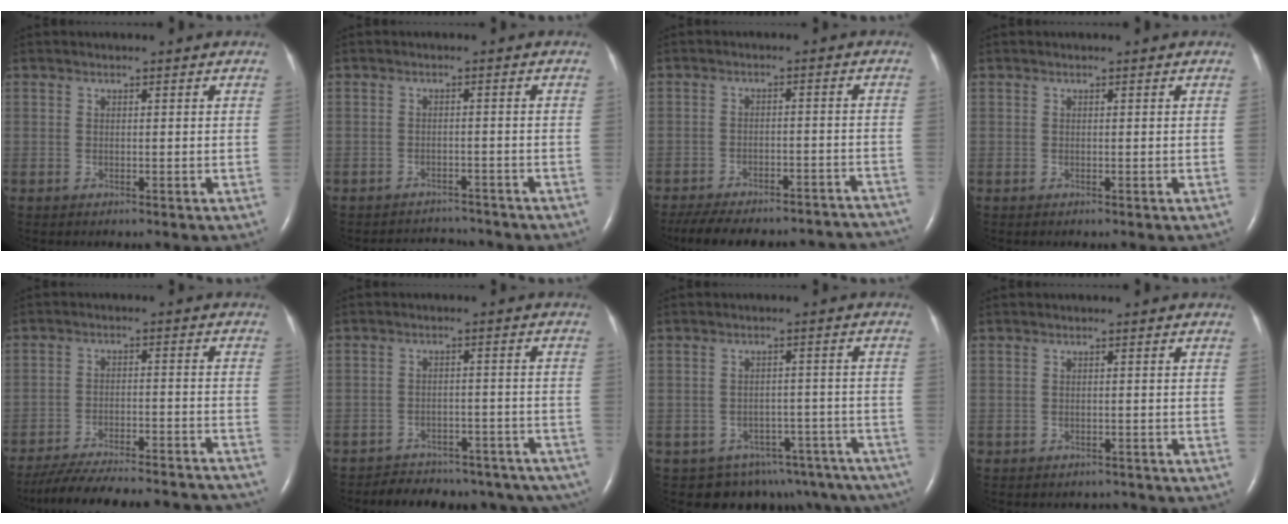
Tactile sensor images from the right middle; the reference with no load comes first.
{"total": 4.7, "force": [-4.5, 1.1, -0.5], "torque": [0.001, 0.007, -0.063]}
{"total": 23.1, "force": [-20.7, 6.5, 8.0], "torque": [-0.136, -0.004, -0.259]}
{"total": 0.0}
{"total": 26.4, "force": [-24.0, 4.1, 10.2], "torque": [-0.149, -0.028, -0.323]}
{"total": 18.9, "force": [-16.3, 7.7, 5.5], "torque": [-0.077, 0.017, -0.188]}
{"total": 15.9, "force": [-13.2, 8.2, 3.4], "torque": [-0.017, 0.044, -0.139]}
{"total": 2.2, "force": [-1.9, 1.1, -0.1], "torque": [-0.005, 0.004, -0.027]}